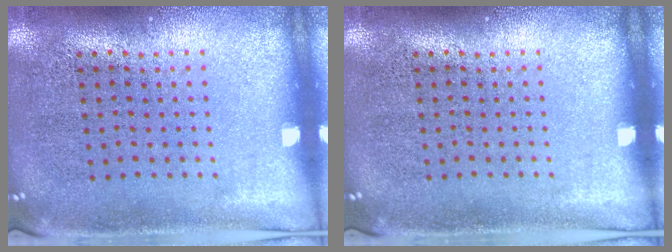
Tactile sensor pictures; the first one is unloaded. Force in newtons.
{"total": 0.0}